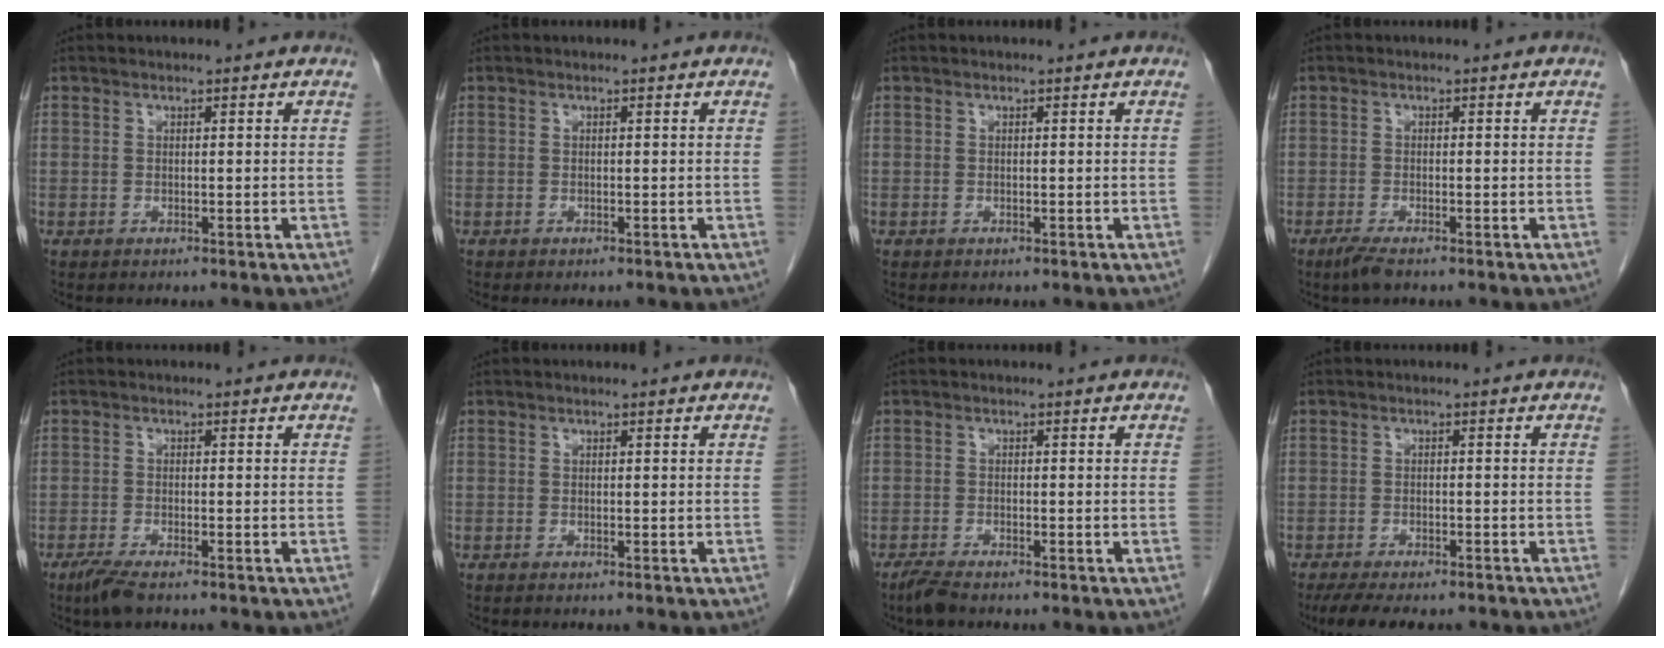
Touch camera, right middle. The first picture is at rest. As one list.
[{"total": 0.6, "force": [-0.6, 0.2, 0.2], "torque": [-0.008, -0.002, -0.009]}, {"total": 0.0}, {"total": 2.5, "force": [-1.8, 0.3, 1.7], "torque": [-0.041, -0.007, -0.036]}, {"total": 3.5, "force": [-2.6, 0.6, 2.3], "torque": [-0.051, -0.008, -0.048]}, {"total": 0.0}, {"total": 2.3, "force": [-2.0, 0.3, 1.2], "torque": [-0.034, -0.007, -0.039]}, {"total": 9.8, "force": [-8.1, 2.7, 4.7], "torque": [-0.067, -0.008, -0.116]}]